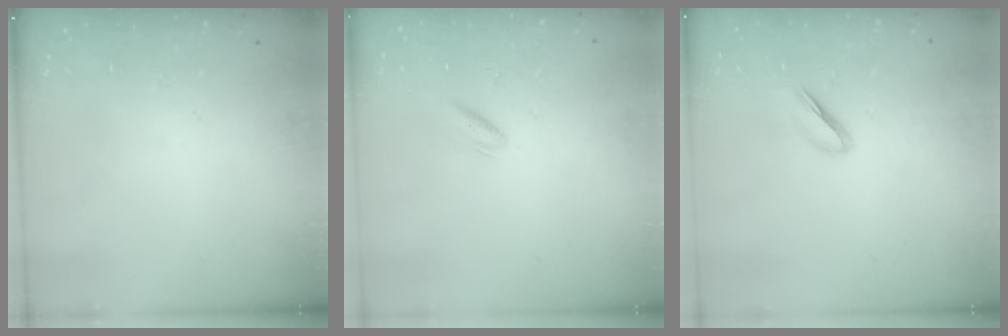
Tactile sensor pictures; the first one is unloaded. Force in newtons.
{"total": 3.1, "press": 2.8, "slide": 1.3}
{"total": 4.2, "press": 4.0, "slide": 1.2}